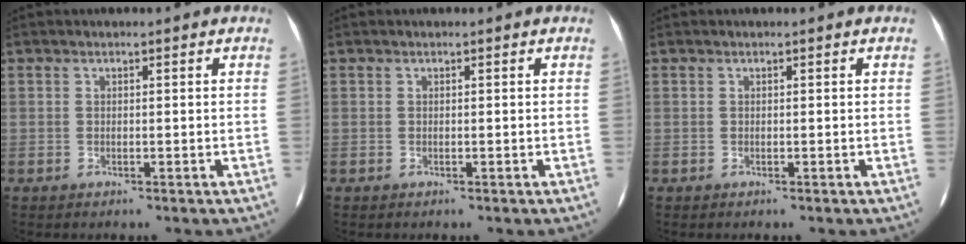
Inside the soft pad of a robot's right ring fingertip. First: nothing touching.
{"total": 0.0}
{"total": 0.0}